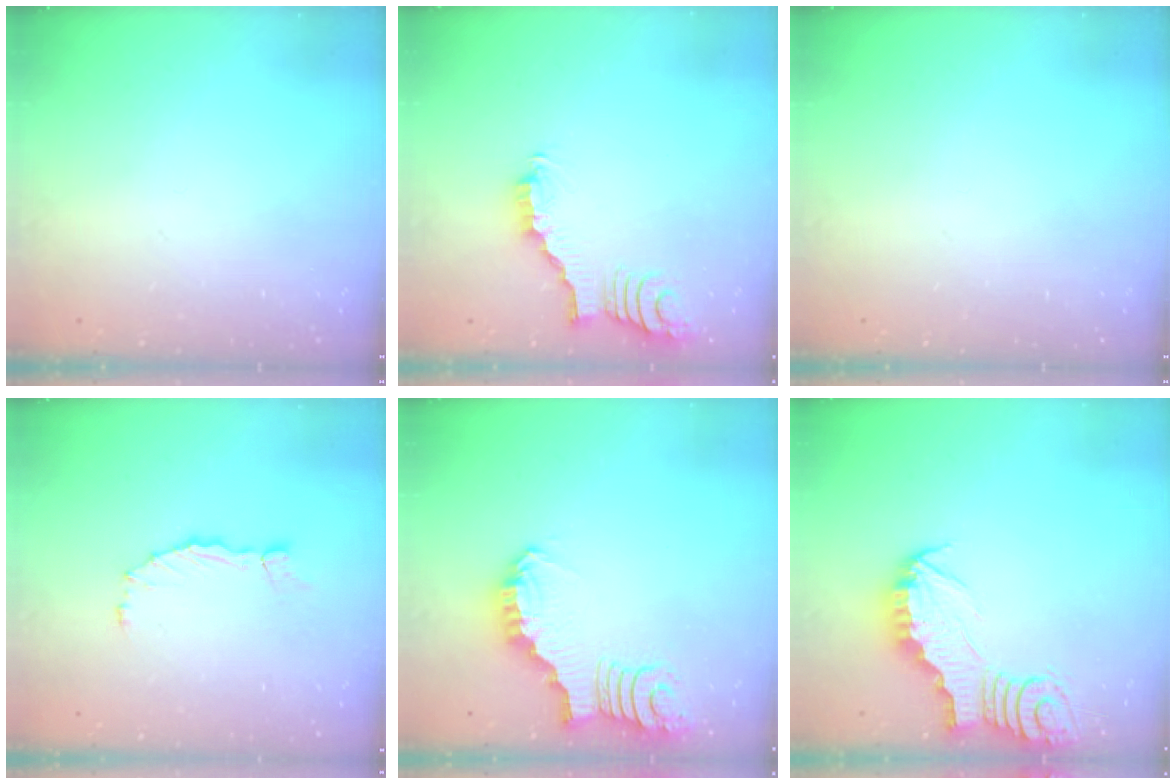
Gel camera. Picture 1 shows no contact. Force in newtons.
{"total": 3.0, "press": 2.9, "slide": 0.4}
{"total": 0.0}
{"total": 1.7, "press": 1.6, "slide": 0.1}
{"total": 2.9, "press": 2.9, "slide": 0.1}
{"total": 2.9, "press": 2.9, "slide": 0.2}